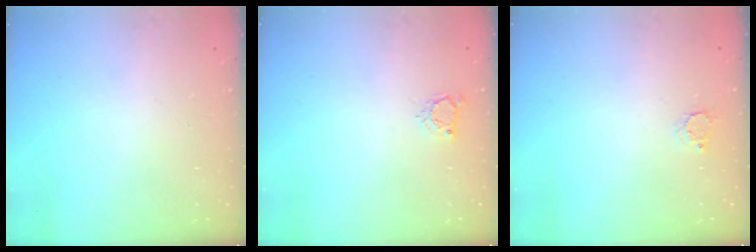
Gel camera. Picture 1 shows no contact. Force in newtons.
{"total": 3.5, "press": 3.5, "slide": 0.5}
{"total": 2.7, "press": 2.7, "slide": 0.3}